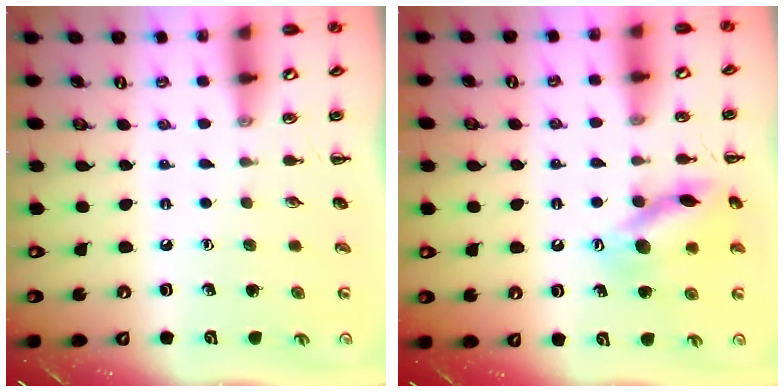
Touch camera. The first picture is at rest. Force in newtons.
{"total": 13.9, "press": 13.9, "slide": 1.3}